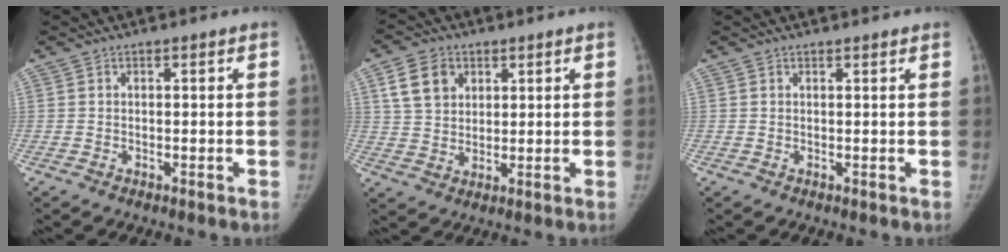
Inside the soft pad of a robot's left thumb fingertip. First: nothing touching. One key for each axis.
{"total": 7.9, "fx": 3.4, "fy": 5.9, "fz": 3.9, "tx": -0.048, "ty": -0.009, "tz": 0.066}
{"total": 1.4, "fx": 1.3, "fy": 0.1, "fz": 0.5, "tx": 0.000, "ty": 0.005, "tz": 0.021}